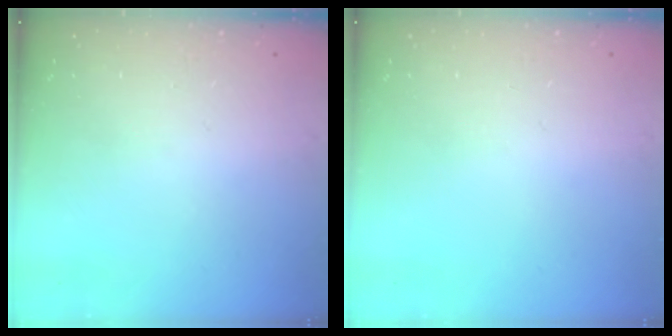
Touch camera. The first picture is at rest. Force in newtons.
{"total": 0.0}